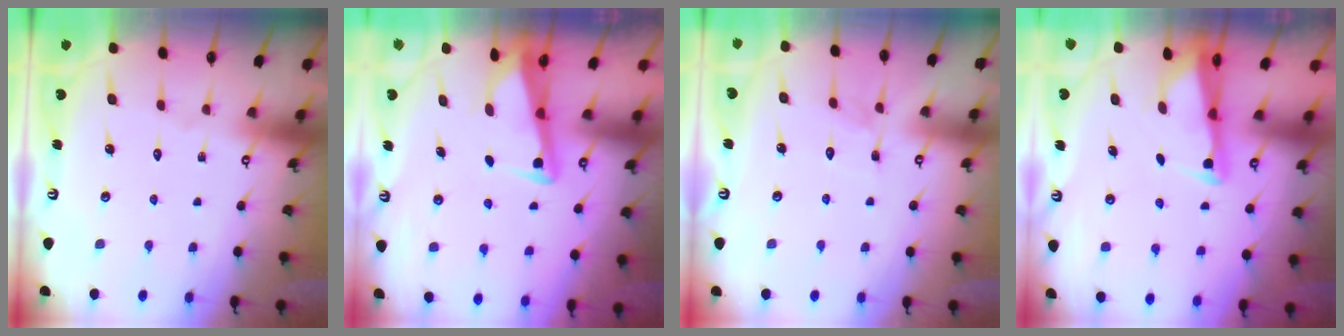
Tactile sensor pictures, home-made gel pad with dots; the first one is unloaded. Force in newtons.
{"total": 3.2, "press": 3.2, "slide": 0.3}
{"total": 5.4, "press": 5.4, "slide": 0.5}
{"total": 2.6, "press": 2.5, "slide": 0.6}